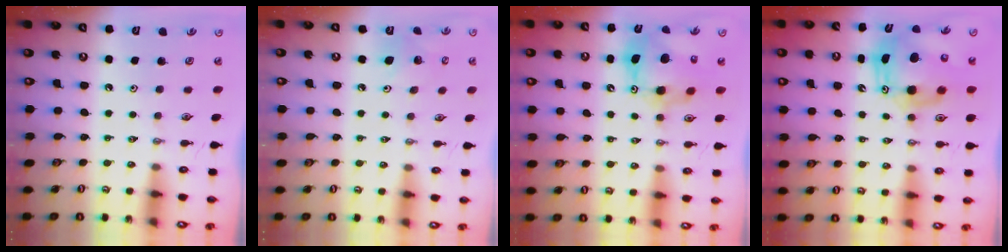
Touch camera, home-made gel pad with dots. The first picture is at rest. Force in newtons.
{"total": 7.0, "press": 6.8, "slide": 1.7}
{"total": 13.3, "press": 13.2, "slide": 1.1}
{"total": 13.0, "press": 12.8, "slide": 2.3}